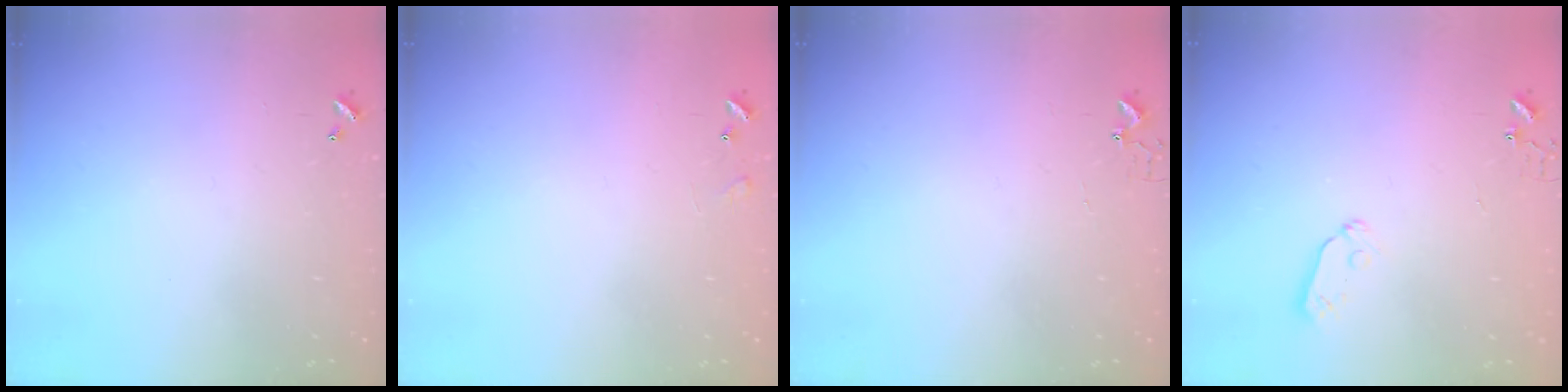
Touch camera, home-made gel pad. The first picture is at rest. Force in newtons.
{"total": 5.9, "press": 5.9, "slide": 0.9}
{"total": 2.7, "press": 2.7, "slide": 0.3}
{"total": 5.0, "press": 4.9, "slide": 1.1}